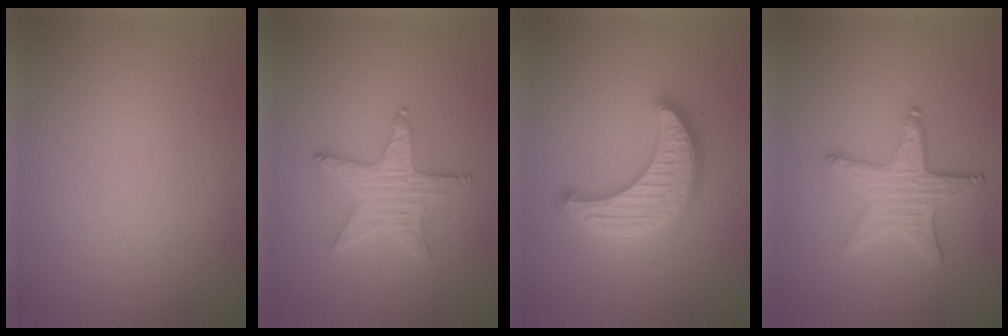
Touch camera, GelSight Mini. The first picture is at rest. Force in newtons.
{"total": 3.3, "press": 3.3, "slide": 0.3}
{"total": 5.3, "press": 5.2, "slide": 0.9}
{"total": 4.4, "press": 3.8, "slide": 2.2}